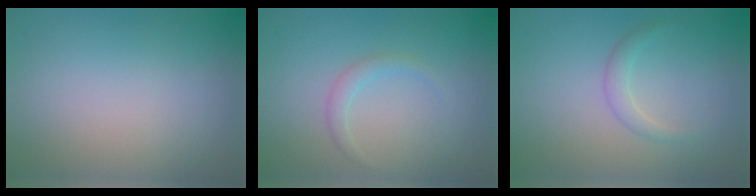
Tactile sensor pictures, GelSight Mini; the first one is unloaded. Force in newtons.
{"total": 1.2, "press": 1.1, "slide": 0.1}
{"total": 1.2, "press": 1.2, "slide": 0.0}